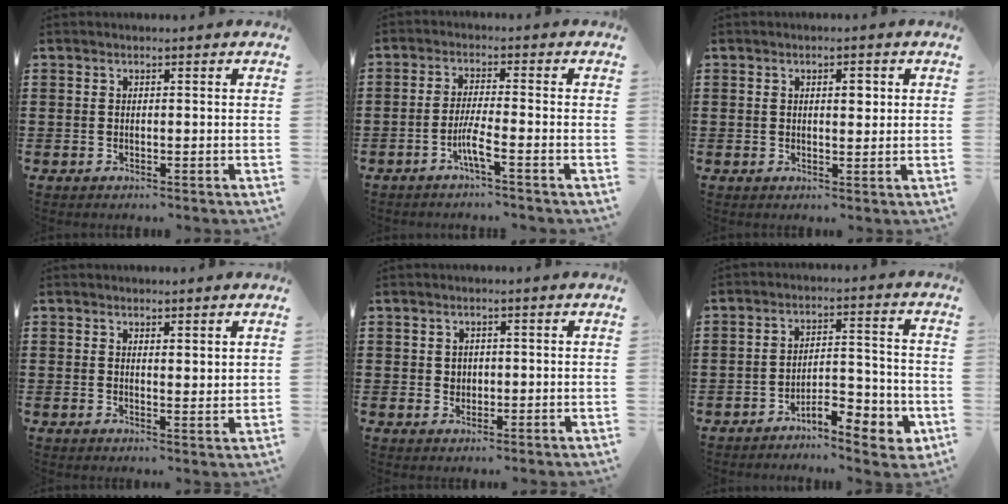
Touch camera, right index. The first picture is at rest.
{"total": 4.2, "force": [-2.3, 0.1, 3.5], "torque": [-0.075, -0.009, -0.046]}
{"total": 2.4, "force": [0.5, 0.9, 2.1], "torque": [-0.033, 0.004, 0.005]}
{"total": 1.7, "force": [1.6, 0.4, 0.3], "torque": [-0.010, 0.005, 0.031]}
{"total": 1.5, "force": [0.5, 1.3, 0.4], "torque": [-0.012, 0.007, 0.009]}
{"total": 6.5, "force": [-4.9, 2.2, 3.7], "torque": [-0.058, 0.012, -0.087]}